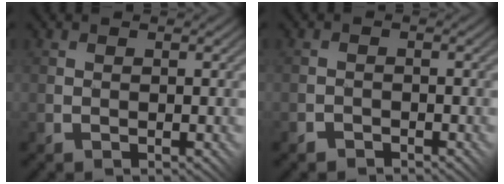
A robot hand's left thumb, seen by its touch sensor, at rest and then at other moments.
{"total": 1.2, "force": [-1.1, 0.3, -0.1], "torque": [0.004, 0.005, -0.025]}